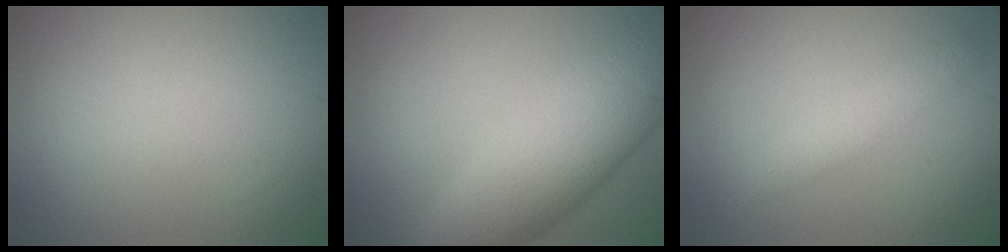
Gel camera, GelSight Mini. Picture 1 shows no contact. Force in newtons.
{"total": 10.0, "press": 10.0, "slide": 0.2}
{"total": 2.1, "press": 2.1, "slide": 0.2}